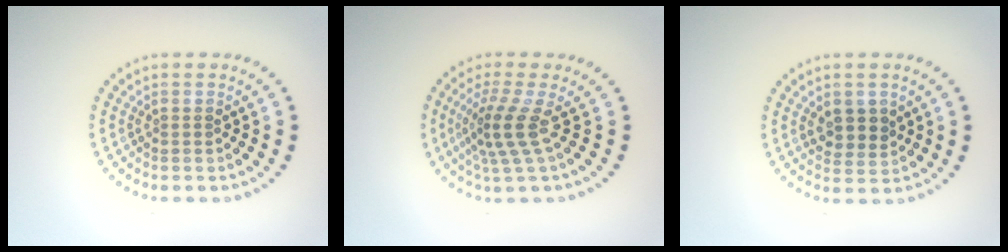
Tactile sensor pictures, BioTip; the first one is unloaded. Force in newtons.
{"total": 3.2, "press": 2.2, "slide": 2.4}
{"total": 2.6, "press": 2.4, "slide": 0.9}